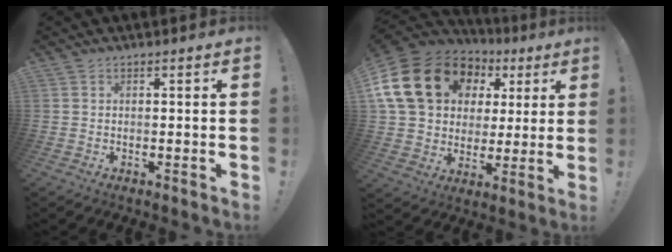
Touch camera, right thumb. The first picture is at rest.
{"total": 23.2, "force": [8.5, 16.8, 13.6], "torque": [-0.242, -0.019, 0.187]}